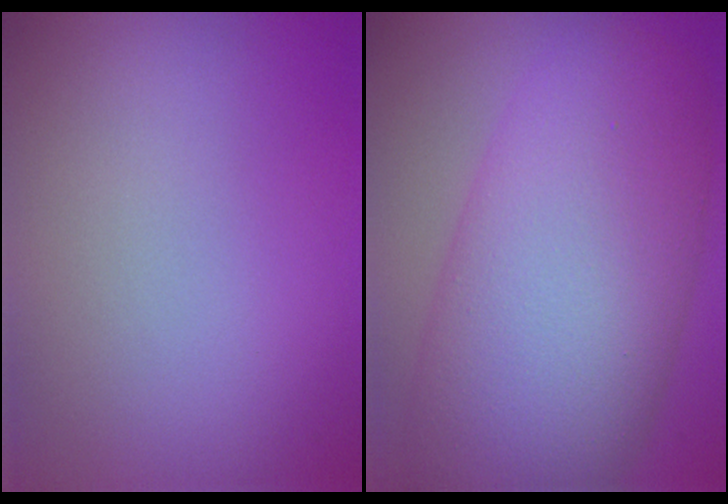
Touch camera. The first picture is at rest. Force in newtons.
{"total": 13.2, "press": 13.2, "slide": 0.2}